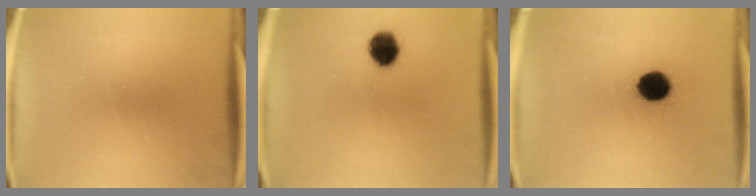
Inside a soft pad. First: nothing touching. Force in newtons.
{"total": 6.9}
{"total": 9.9}